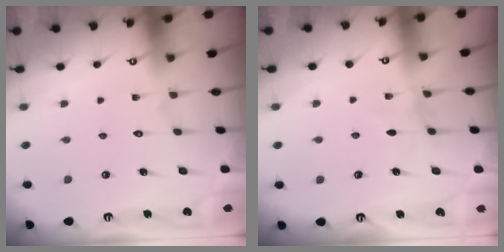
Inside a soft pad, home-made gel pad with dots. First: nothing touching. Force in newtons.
{"total": 2.9, "press": 2.9, "slide": 0.4}